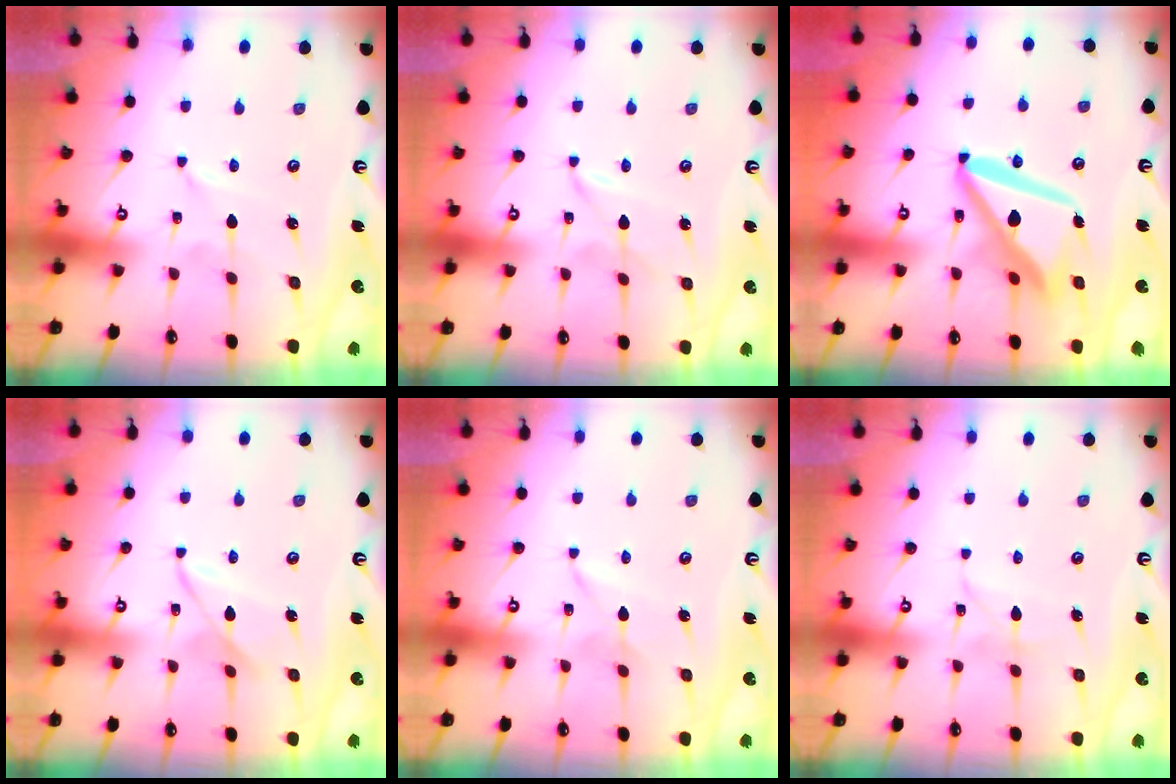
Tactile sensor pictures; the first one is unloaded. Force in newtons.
{"total": 1.2, "press": 1.2, "slide": 0.1}
{"total": 14.8, "press": 14.7, "slide": 1.7}
{"total": 5.6, "press": 5.5, "slide": 0.5}
{"total": 1.2, "press": 1.2, "slide": 0.1}
{"total": 2.9, "press": 2.9, "slide": 0.3}